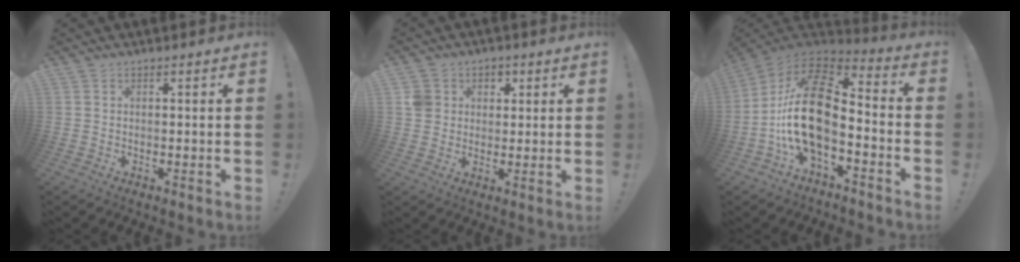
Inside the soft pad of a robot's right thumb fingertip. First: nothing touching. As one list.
[{"total": 6.5, "force": [1.7, 6.2, 1.3], "torque": [-0.007, -0.005, 0.034]}, {"total": 20.7, "force": [-3.3, 10.7, 17.4], "torque": [-0.354, 0.024, -0.052]}]